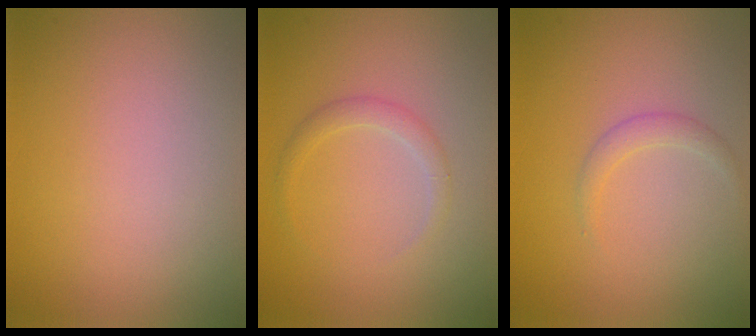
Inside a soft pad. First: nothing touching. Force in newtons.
{"total": 1.3, "press": 1.3, "slide": 0.0}
{"total": 1.1, "press": 1.1, "slide": 0.1}